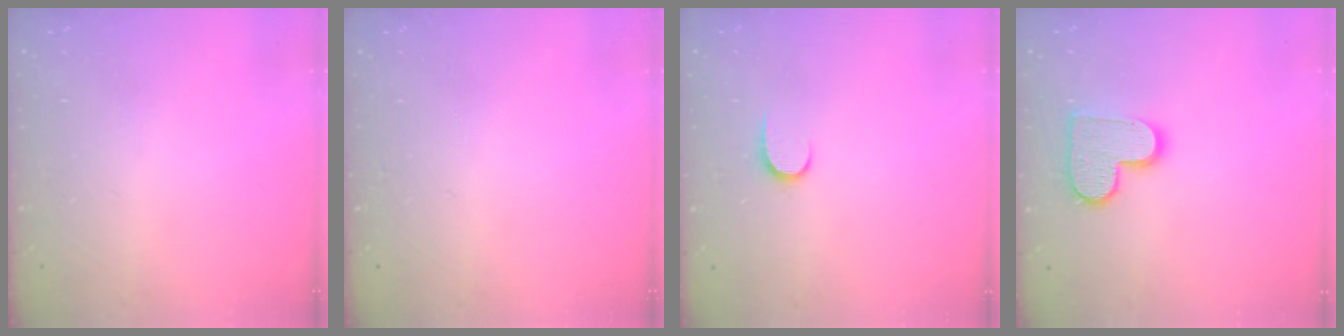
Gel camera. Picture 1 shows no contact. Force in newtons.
{"total": 0.0}
{"total": 5.7, "press": 5.7, "slide": 0.7}
{"total": 11.8, "press": 11.8, "slide": 0.7}